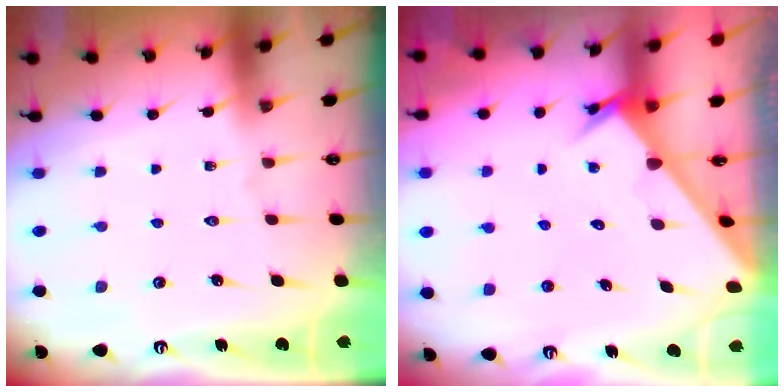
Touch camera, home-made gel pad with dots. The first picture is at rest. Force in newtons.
{"total": 2.9, "press": 2.9, "slide": 0.1}